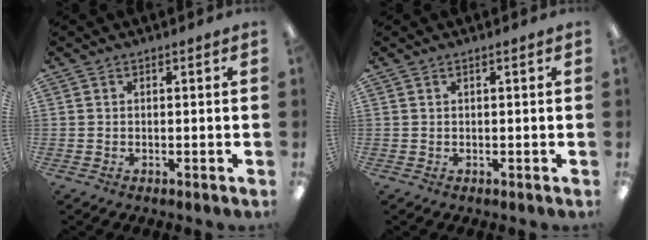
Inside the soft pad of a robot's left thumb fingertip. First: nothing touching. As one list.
[{"total": 0.7, "force": [0.2, 0.0, 0.6], "torque": [-0.010, -0.001, 0.004]}]